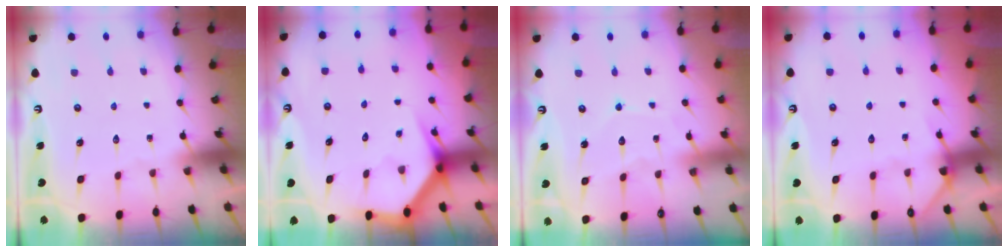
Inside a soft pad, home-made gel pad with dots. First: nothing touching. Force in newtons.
{"total": 3.7, "press": 3.6, "slide": 0.2}
{"total": 5.2, "press": 5.2, "slide": 0.7}
{"total": 4.0, "press": 4.0, "slide": 0.4}